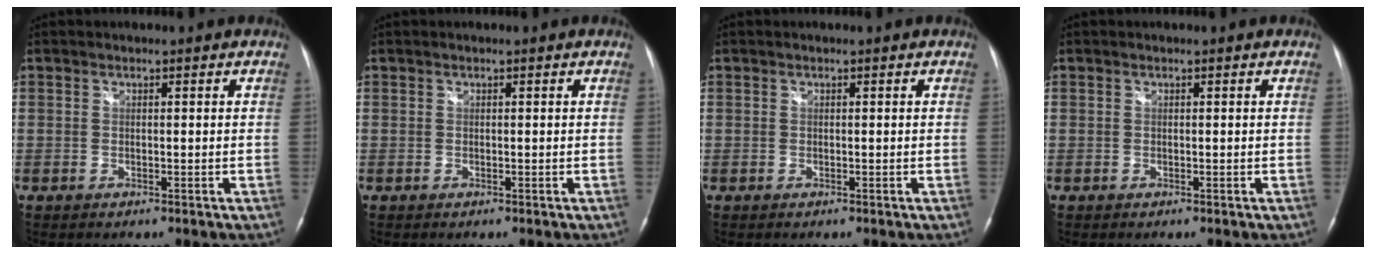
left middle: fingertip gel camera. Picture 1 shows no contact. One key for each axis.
{"total": 0.0}
{"total": 0.0}
{"total": 0.0}